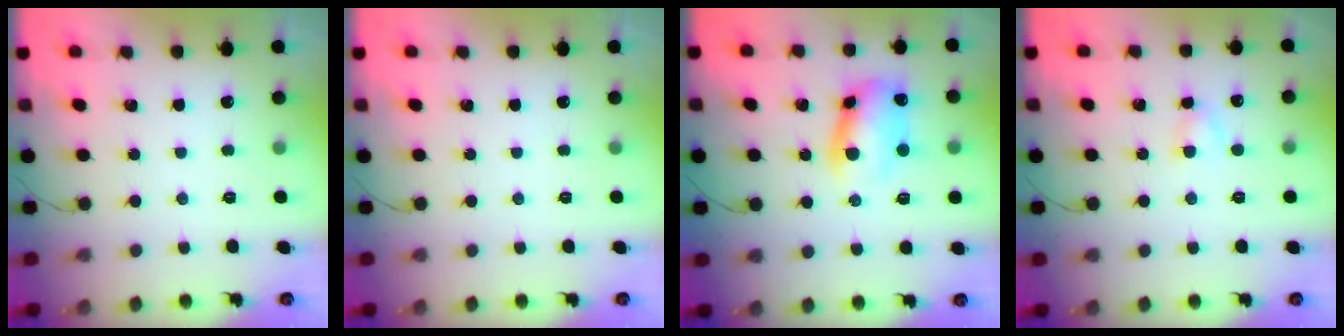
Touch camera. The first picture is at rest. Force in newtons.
{"total": 0.0}
{"total": 9.1, "press": 9.0, "slide": 1.1}
{"total": 3.0, "press": 2.9, "slide": 1.0}